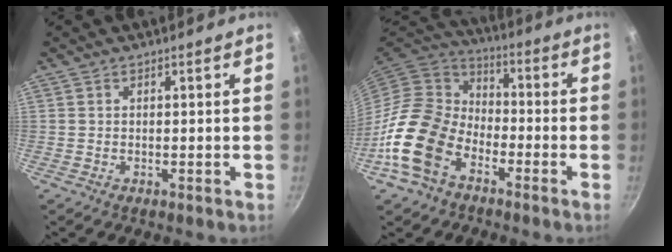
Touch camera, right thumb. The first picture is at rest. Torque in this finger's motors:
{"motor_torque": [0.26, 0.52, 1.58, -1.18, 0.41]}